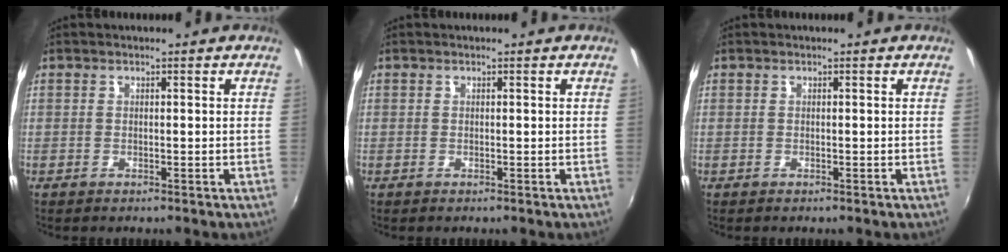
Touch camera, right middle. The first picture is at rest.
{"total": 0.0}
{"total": 0.0}